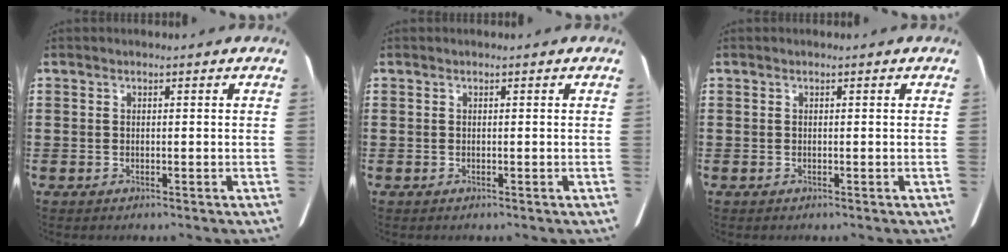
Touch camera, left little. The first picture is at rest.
{"total": 0.0}
{"total": 0.0}